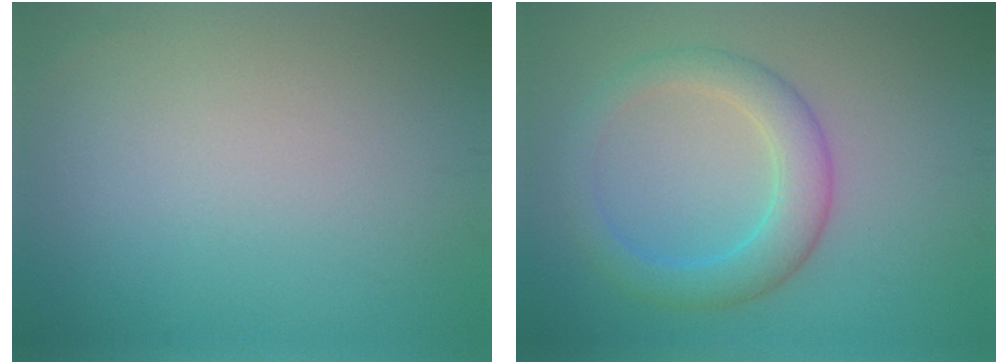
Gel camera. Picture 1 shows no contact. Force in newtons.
{"total": 4.3, "press": 4.3, "slide": 0.1}